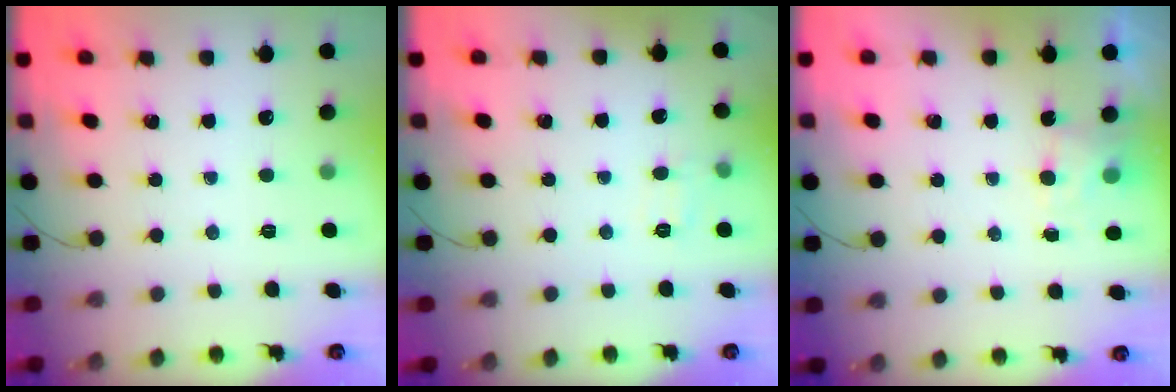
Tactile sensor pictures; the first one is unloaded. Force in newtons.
{"total": 3.8, "press": 3.6, "slide": 1.2}
{"total": 4.4, "press": 4.2, "slide": 1.2}